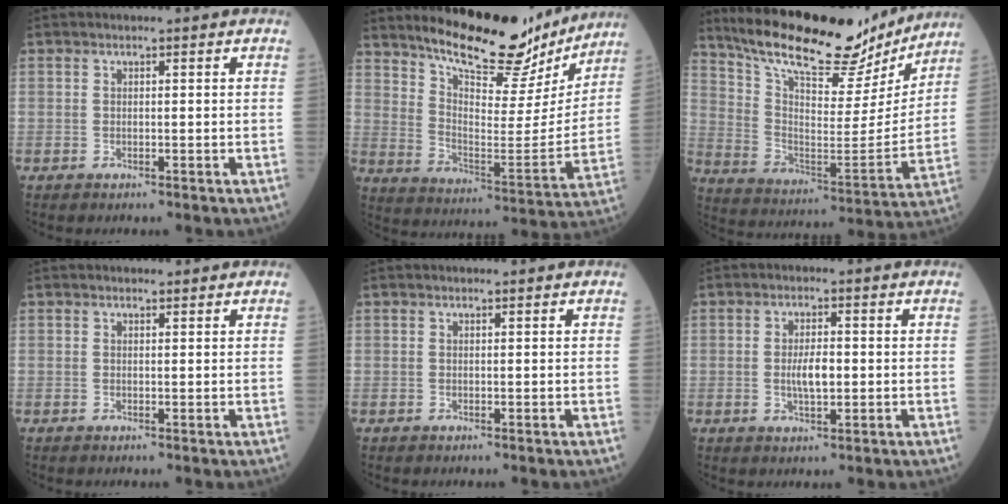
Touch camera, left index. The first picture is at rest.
{"total": 20.4, "force": [17.8, 5.2, 8.5], "torque": [-0.122, -0.030, 0.259]}
{"total": 24.5, "force": [21.0, 6.0, 11.1], "torque": [-0.182, -0.012, 0.319]}
{"total": 1.2, "force": [1.0, 0.5, 0.3], "torque": [0.000, 0.005, 0.014]}
{"total": 0.6, "force": [0.5, 0.1, 0.1], "torque": [-0.004, 0.003, 0.008]}
{"total": 3.7, "force": [-0.3, 1.2, 3.5], "torque": [-0.062, -0.002, -0.005]}